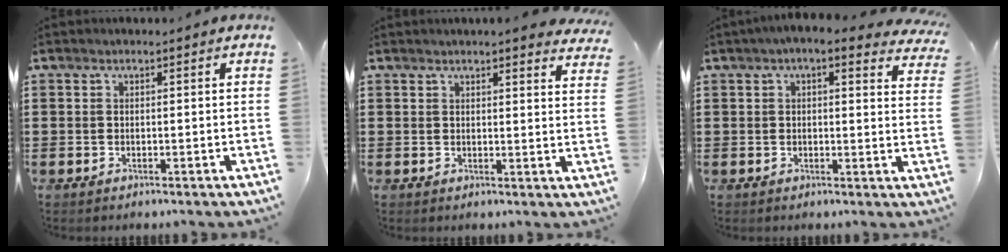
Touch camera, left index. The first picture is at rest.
{"total": 2.8, "force": [2.7, -0.3, 0.7], "torque": [-0.013, -0.012, 0.049]}
{"total": 3.8, "force": [2.9, 0.7, 2.3], "torque": [-0.054, -0.004, 0.051]}